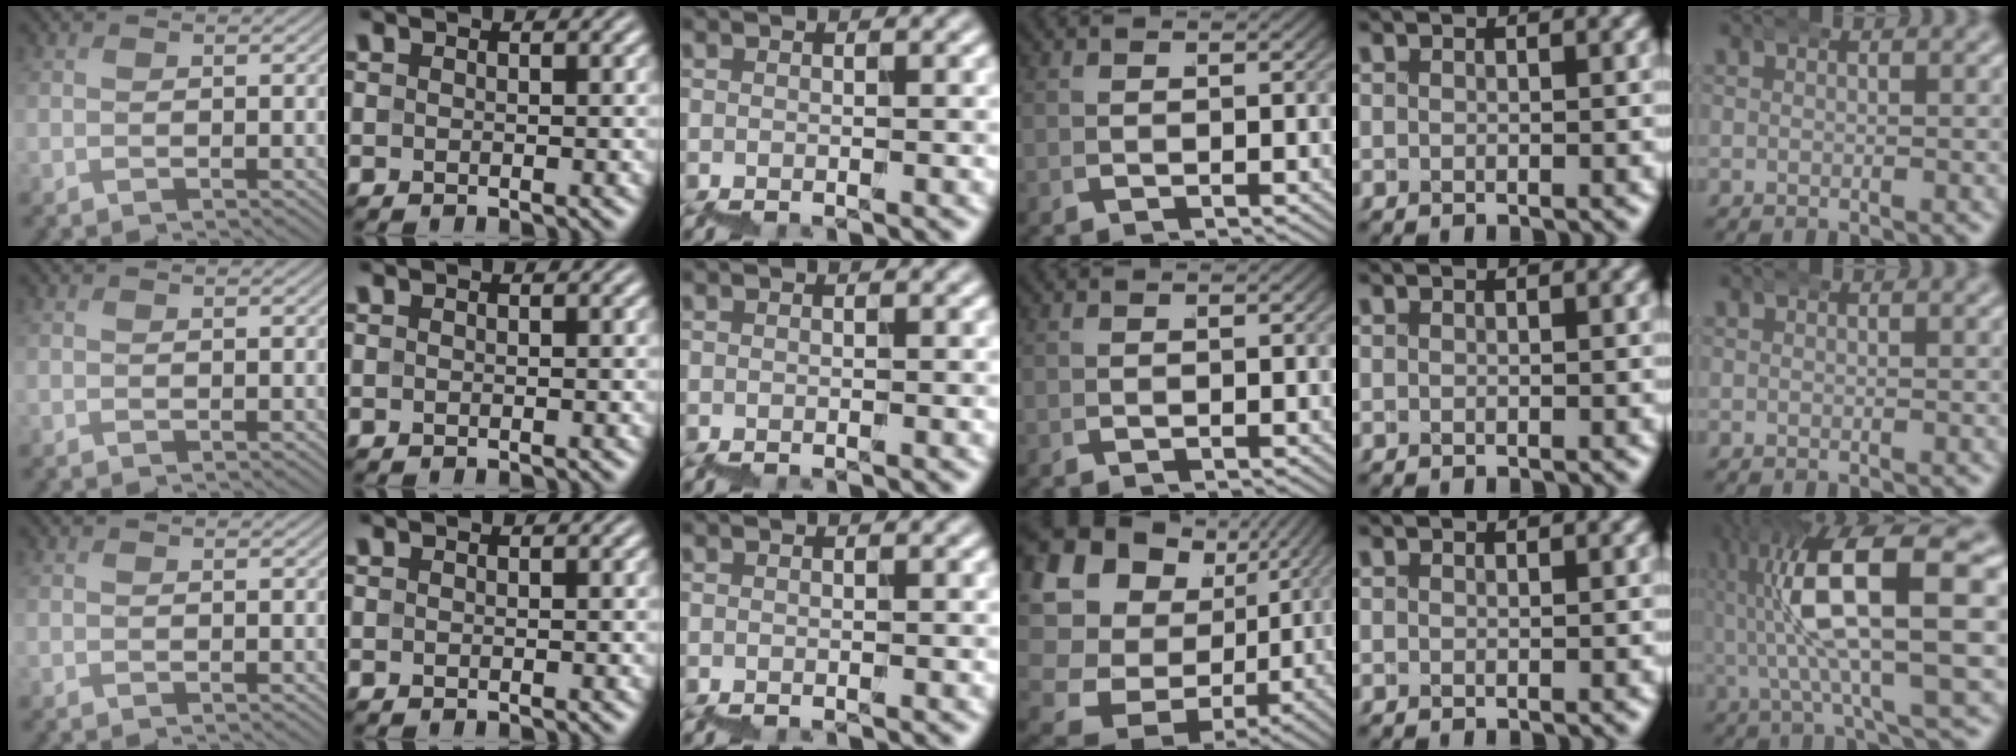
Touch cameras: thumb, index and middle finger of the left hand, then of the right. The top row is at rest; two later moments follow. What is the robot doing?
{"motion": "wrap", "object": "bubble wrap"}